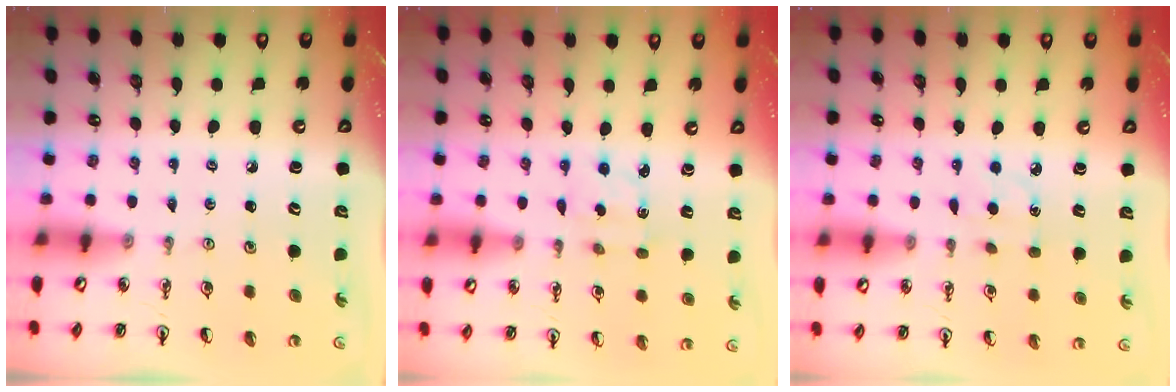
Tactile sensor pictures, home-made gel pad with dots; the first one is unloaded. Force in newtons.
{"total": 2.2, "press": 2.1, "slide": 0.6}
{"total": 3.9, "press": 3.9, "slide": 0.6}